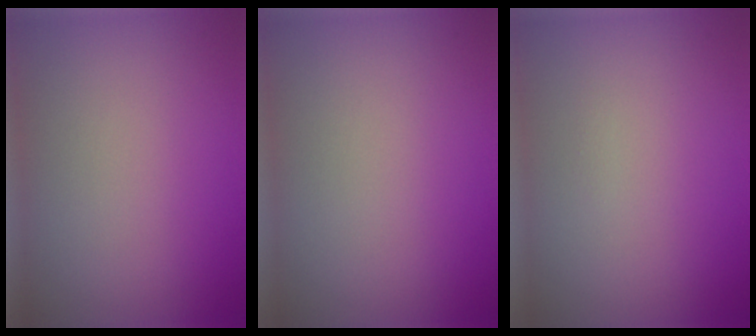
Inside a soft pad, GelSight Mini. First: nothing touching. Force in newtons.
{"total": 0.0}
{"total": 0.0}